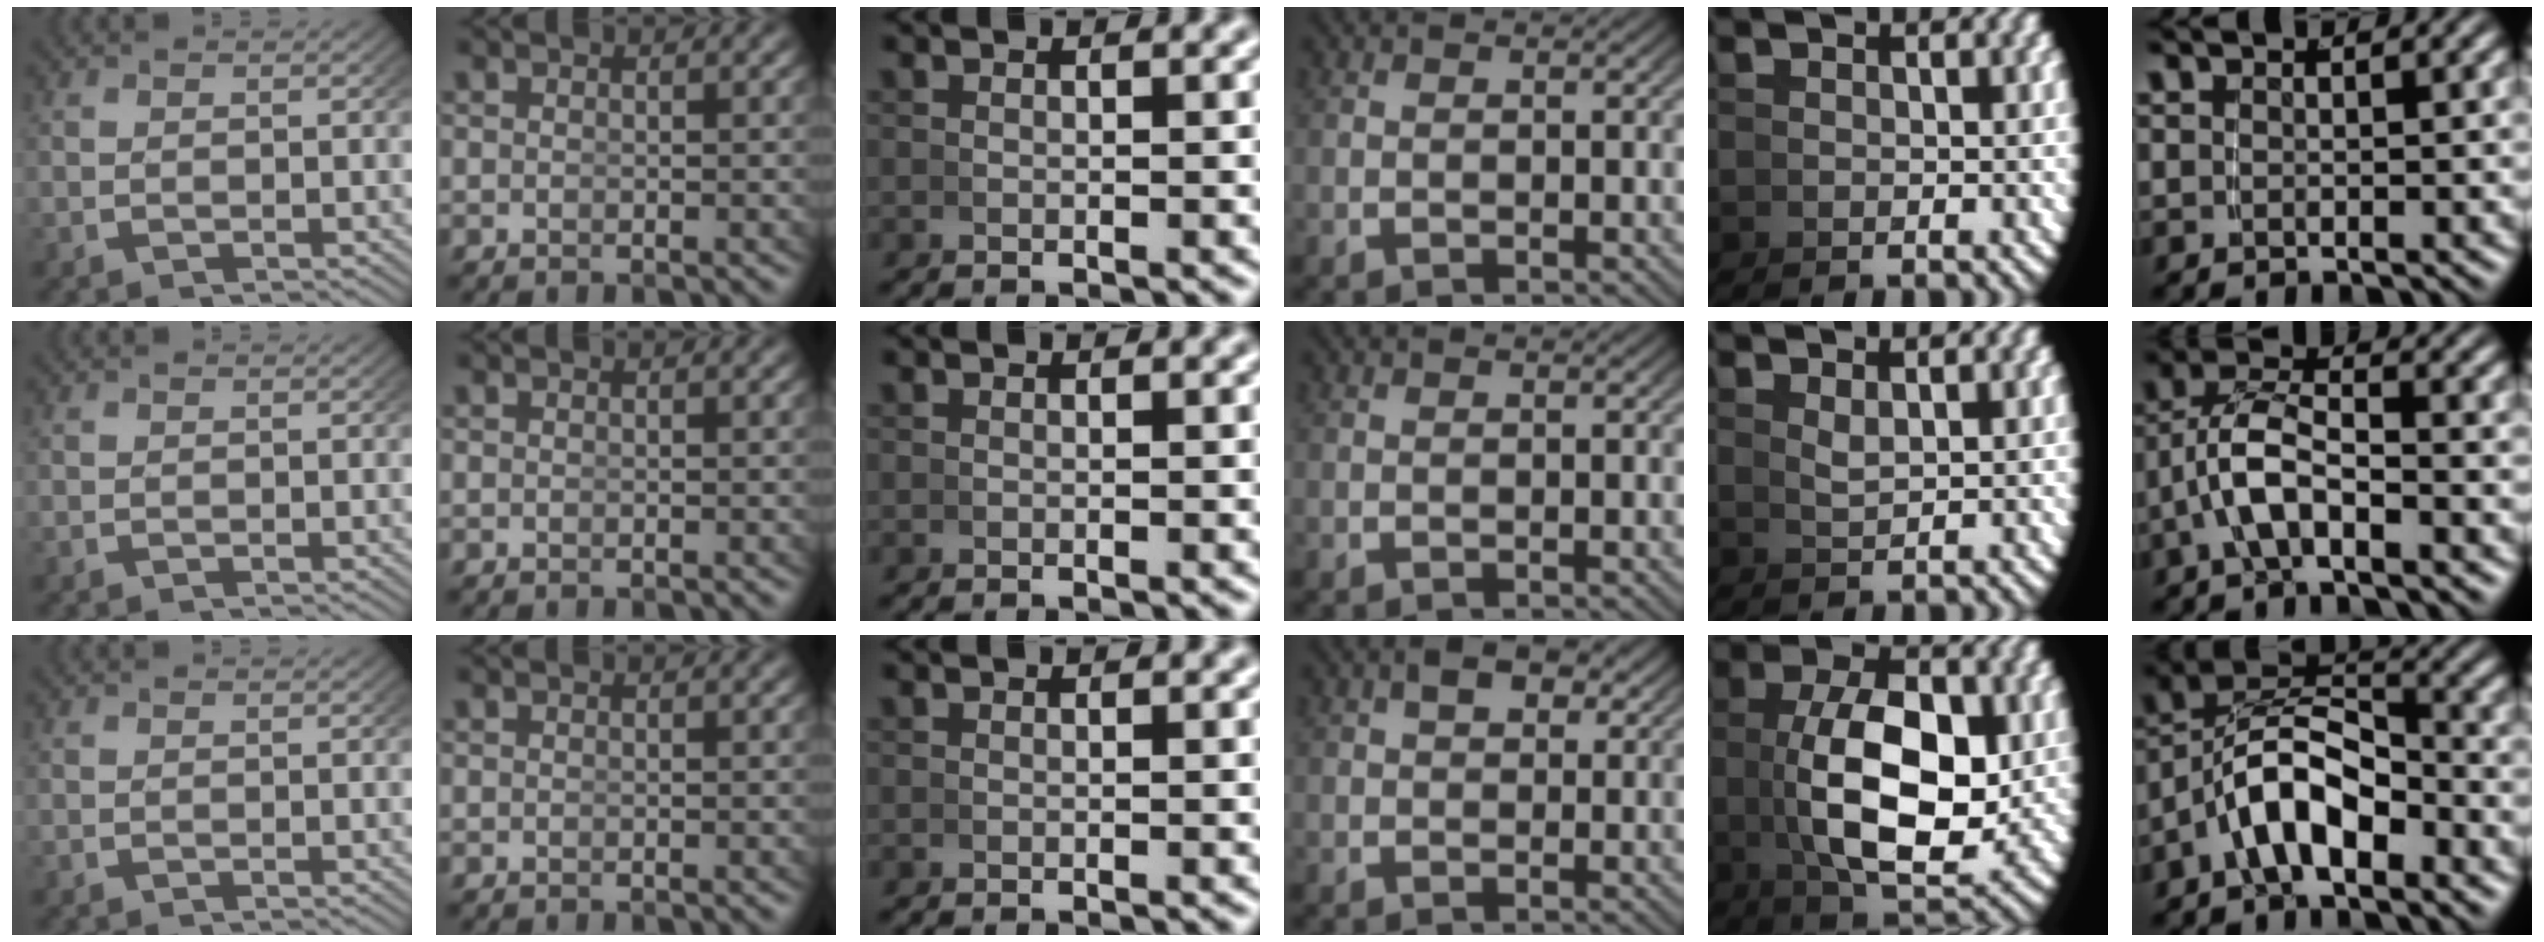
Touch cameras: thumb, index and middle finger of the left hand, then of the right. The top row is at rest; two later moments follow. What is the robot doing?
{"motion": "grasp_and_lifting", "object": "whiteboard"}